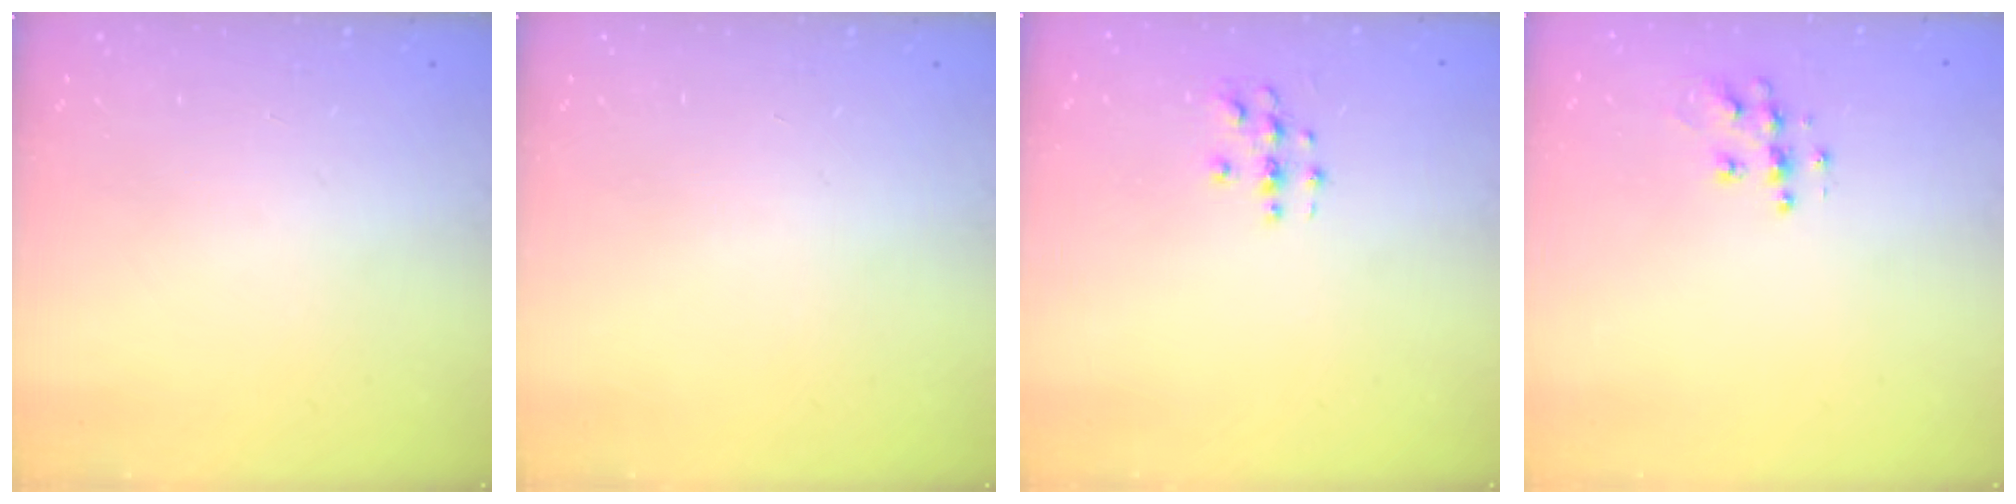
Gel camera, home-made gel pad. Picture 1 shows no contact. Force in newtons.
{"total": 0.0}
{"total": 2.8, "press": 2.8, "slide": 0.3}
{"total": 8.0, "press": 8.0, "slide": 0.4}